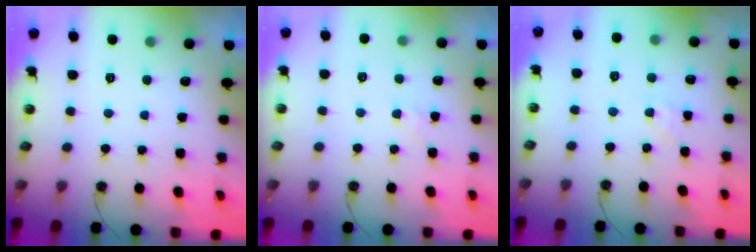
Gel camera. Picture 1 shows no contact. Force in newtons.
{"total": 4.5, "press": 4.5, "slide": 0.6}
{"total": 2.4, "press": 2.4, "slide": 0.4}